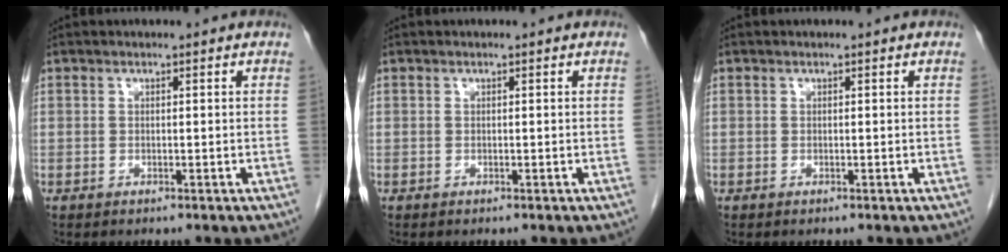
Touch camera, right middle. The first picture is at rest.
{"total": 0.0}
{"total": 0.0}